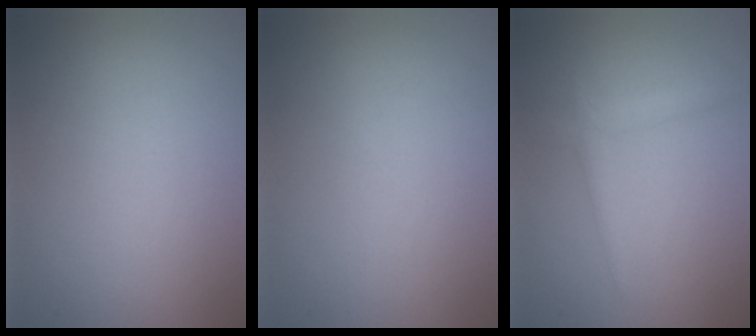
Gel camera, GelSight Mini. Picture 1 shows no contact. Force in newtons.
{"total": 0.0}
{"total": 1.4, "press": 1.4, "slide": 0.1}